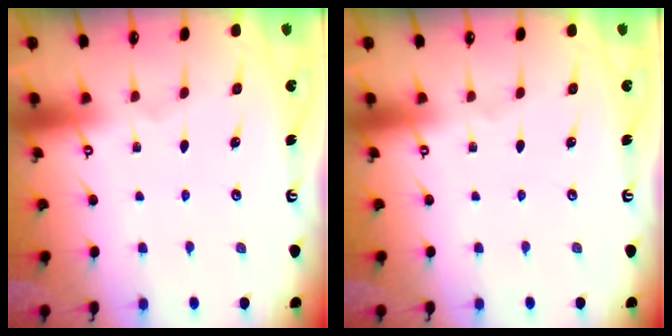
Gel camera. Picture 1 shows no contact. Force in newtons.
{"total": 0.0}